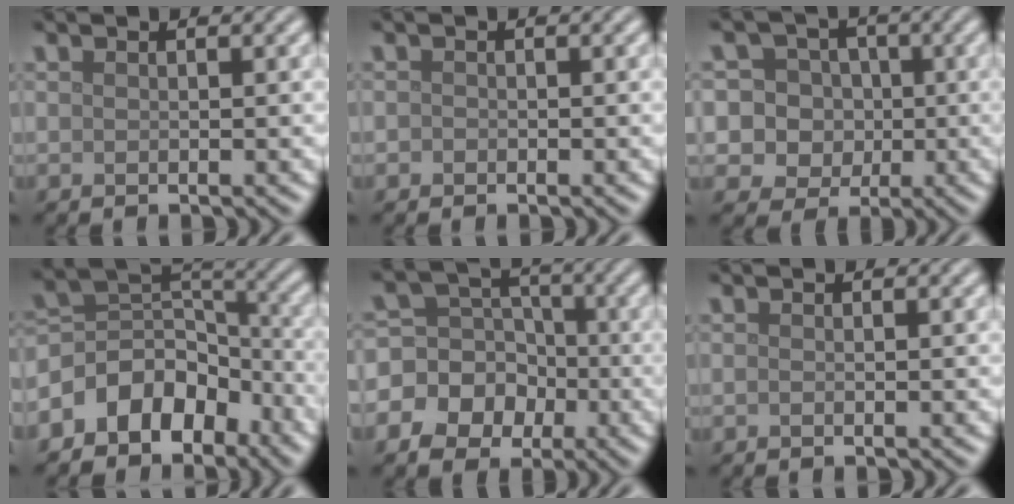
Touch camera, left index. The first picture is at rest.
{"total": 0.5, "force": [-0.2, 0.5, 0.1], "torque": [0.001, -0.004, -0.006]}
{"total": 8.4, "force": [1.3, 7.8, 2.8], "torque": [-0.062, 0.035, 0.005]}
{"total": 6.8, "force": [-4.1, 4.6, 2.9], "torque": [-0.025, 0.010, -0.086]}
{"total": 8.3, "force": [-2.4, 7.5, 2.6], "torque": [-0.045, 0.019, -0.068]}
{"total": 0.0}